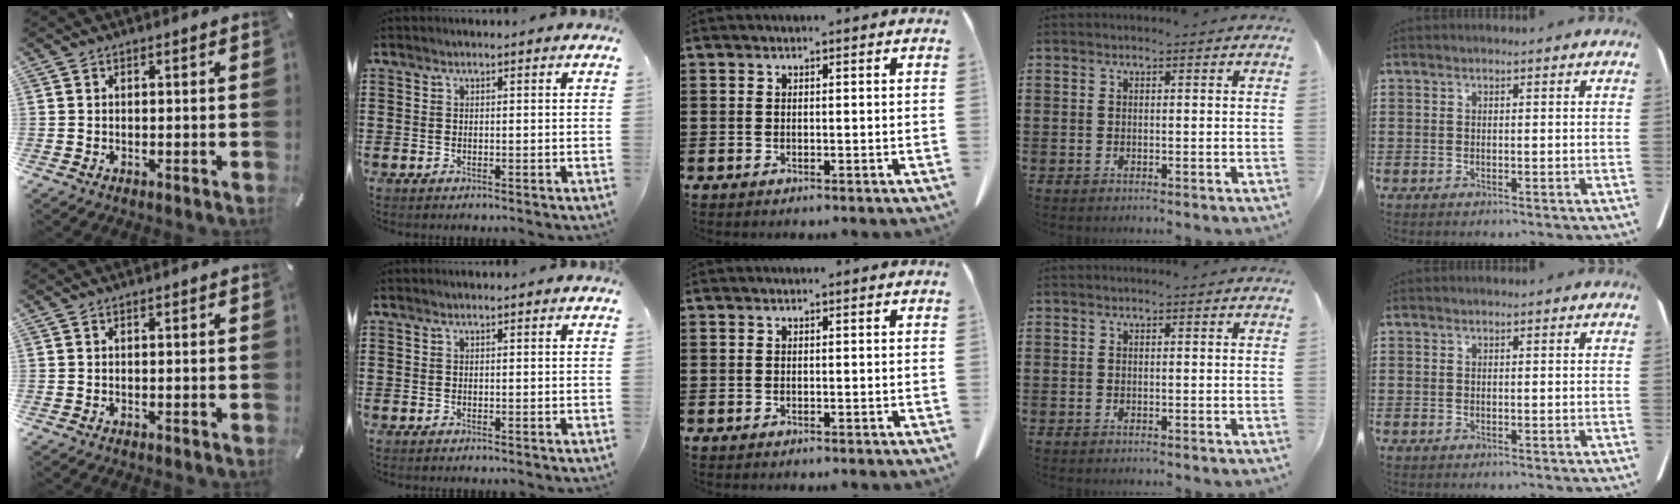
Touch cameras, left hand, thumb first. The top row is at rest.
{}